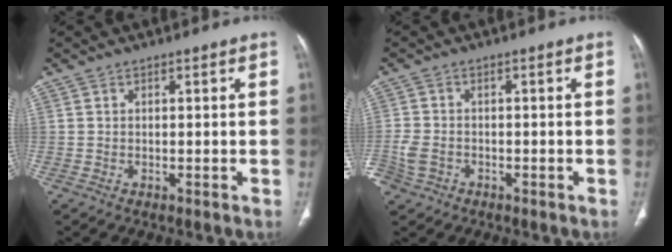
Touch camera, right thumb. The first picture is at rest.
{"total": 5.2, "force": [-2.3, 4.0, 2.5], "torque": [-0.059, 0.014, -0.038]}